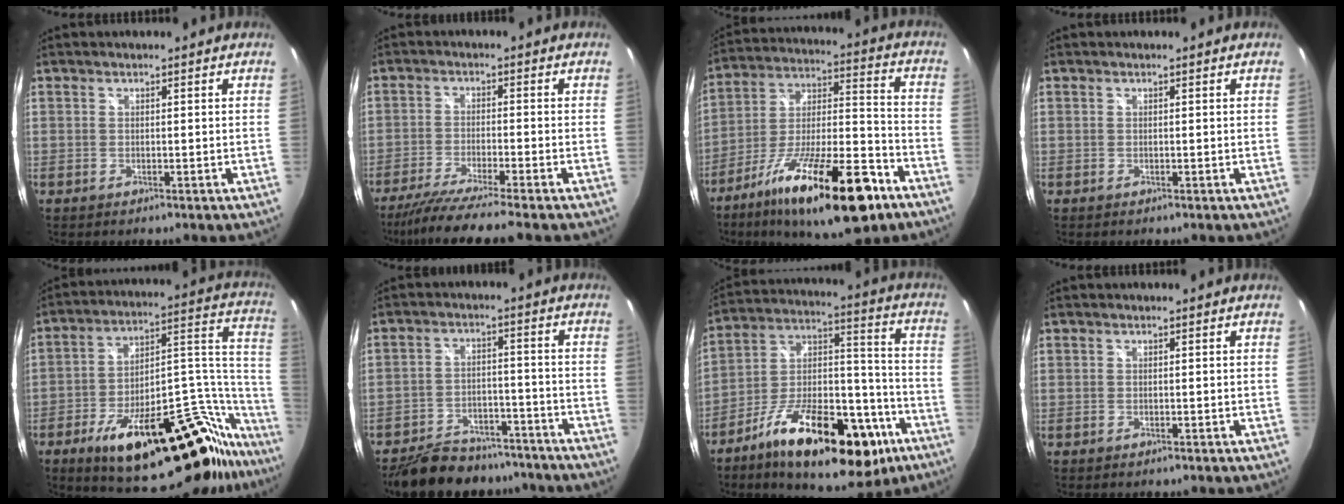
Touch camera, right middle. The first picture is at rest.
{"total": 9.5, "force": [-8.2, -1.4, 4.5], "torque": [-0.101, -0.033, -0.141]}
{"total": 24.6, "force": [-14.8, 6.9, 18.5], "torque": [-0.313, -0.025, -0.239]}
{"total": 0.0}
{"total": 33.9, "force": [-22.8, 11.6, 22.3], "torque": [-0.269, 0.030, -0.329]}
{"total": 16.2, "force": [-13.8, 6.3, 5.7], "torque": [-0.129, 0.008, -0.189]}
{"total": 26.9, "force": [-15.0, 11.2, 19.3], "torque": [-0.302, 0.005, -0.228]}
{"total": 0.0}